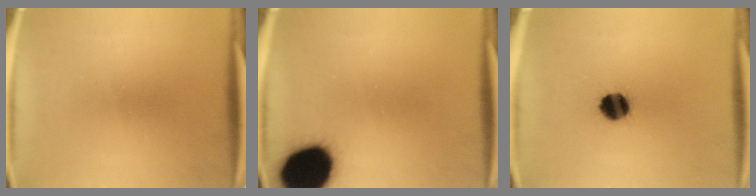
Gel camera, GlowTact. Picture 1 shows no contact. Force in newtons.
{"total": 19.8}
{"total": 7.9}